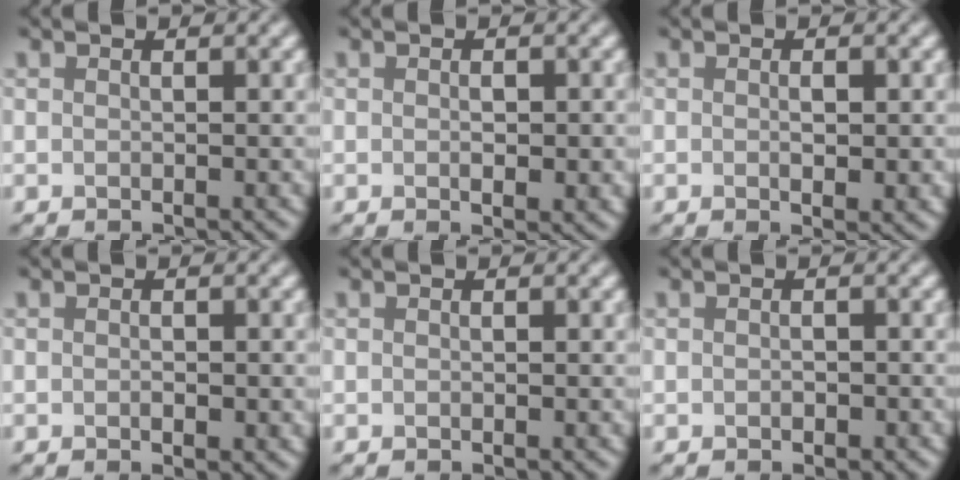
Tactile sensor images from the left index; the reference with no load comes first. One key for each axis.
{"total": 1.8, "fx": -0.9, "fy": 0.5, "fz": 1.4, "tx": -0.025, "ty": 0.003, "tz": 0.004}
{"total": 1.8, "fx": -0.8, "fy": 0.2, "fz": 1.6, "tx": -0.026, "ty": 0.002, "tz": 0.003}
{"total": 1.2, "fx": -0.9, "fy": 0.2, "fz": 0.8, "tx": -0.013, "ty": 0.003, "tz": 0.003}
{"total": 0.0}
{"total": 0.9, "fx": -0.9, "fy": 0.2, "fz": 0.2, "tx": -0.005, "ty": 0.004, "tz": -0.001}